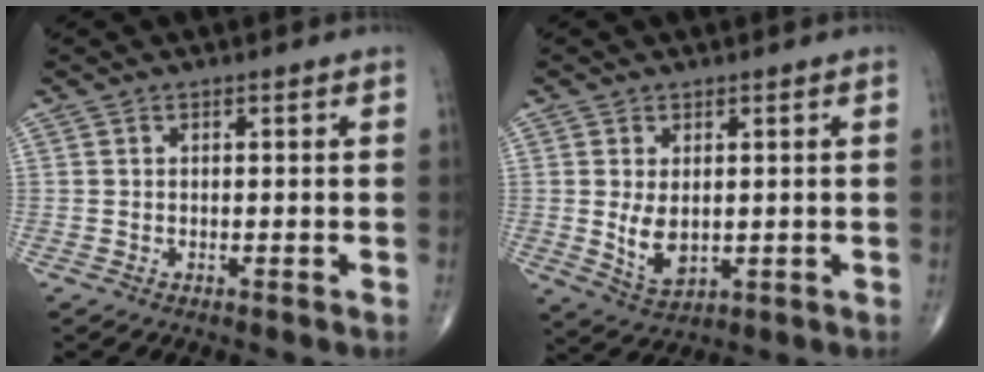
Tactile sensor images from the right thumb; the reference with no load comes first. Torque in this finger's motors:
{"motor_torque": [-0.40, 0.35, 0.50, 0.40, 0.03]}